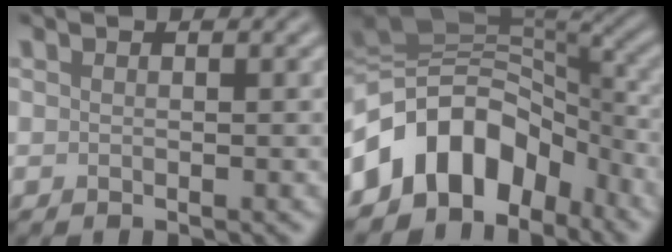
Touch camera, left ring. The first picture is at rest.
{"total": 11.1, "force": [-5.2, 7.5, 6.3], "torque": [-0.097, 0.029, -0.116]}